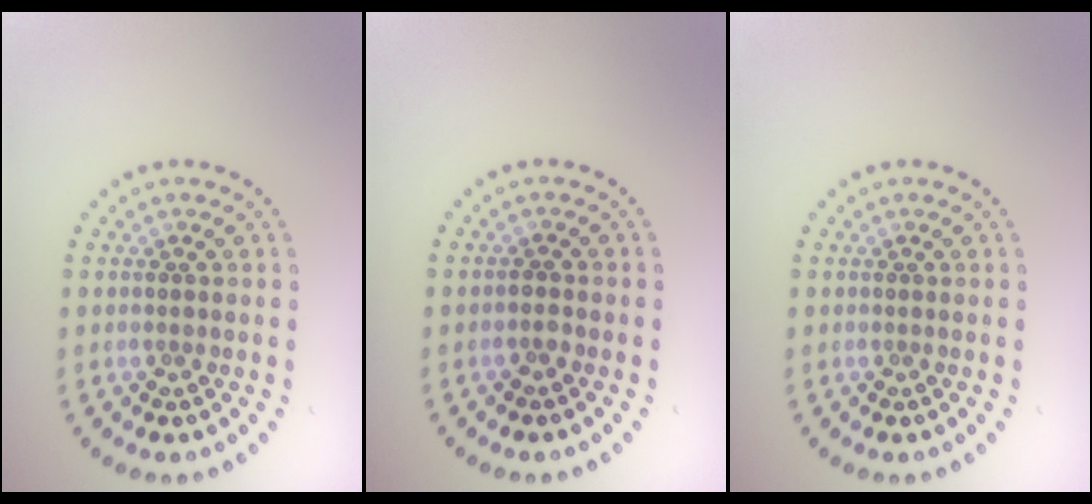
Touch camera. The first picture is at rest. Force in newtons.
{"total": 0.8, "press": 0.8, "slide": 0.2}
{"total": 0.0}